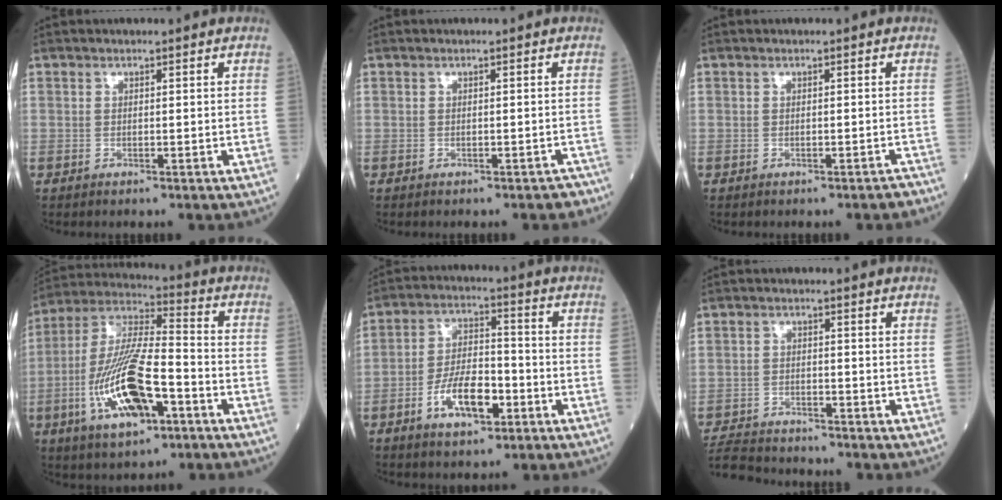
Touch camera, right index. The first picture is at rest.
{"total": 2.3, "force": [-1.9, 0.9, 1.0], "torque": [-0.006, -0.001, -0.018]}
{"total": 1.2, "force": [-1.1, 0.2, 0.5], "torque": [-0.009, -0.002, -0.011]}
{"total": 16.6, "force": [-5.7, 4.8, 14.9], "torque": [-0.305, -0.005, -0.101]}
{"total": 9.3, "force": [-4.0, 3.7, 7.6], "torque": [-0.145, 0.007, -0.071]}
{"total": 7.7, "force": [-7.4, 1.7, 1.0], "torque": [-0.020, -0.007, -0.130]}